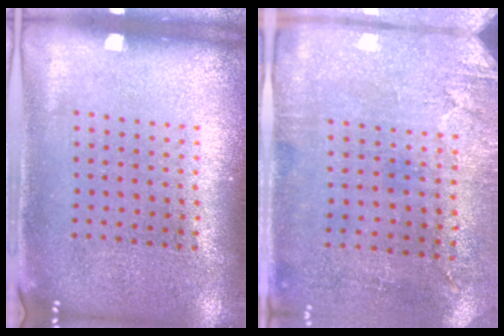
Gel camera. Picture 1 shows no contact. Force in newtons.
{"total": 2.8, "press": 2.3, "slide": 1.7}